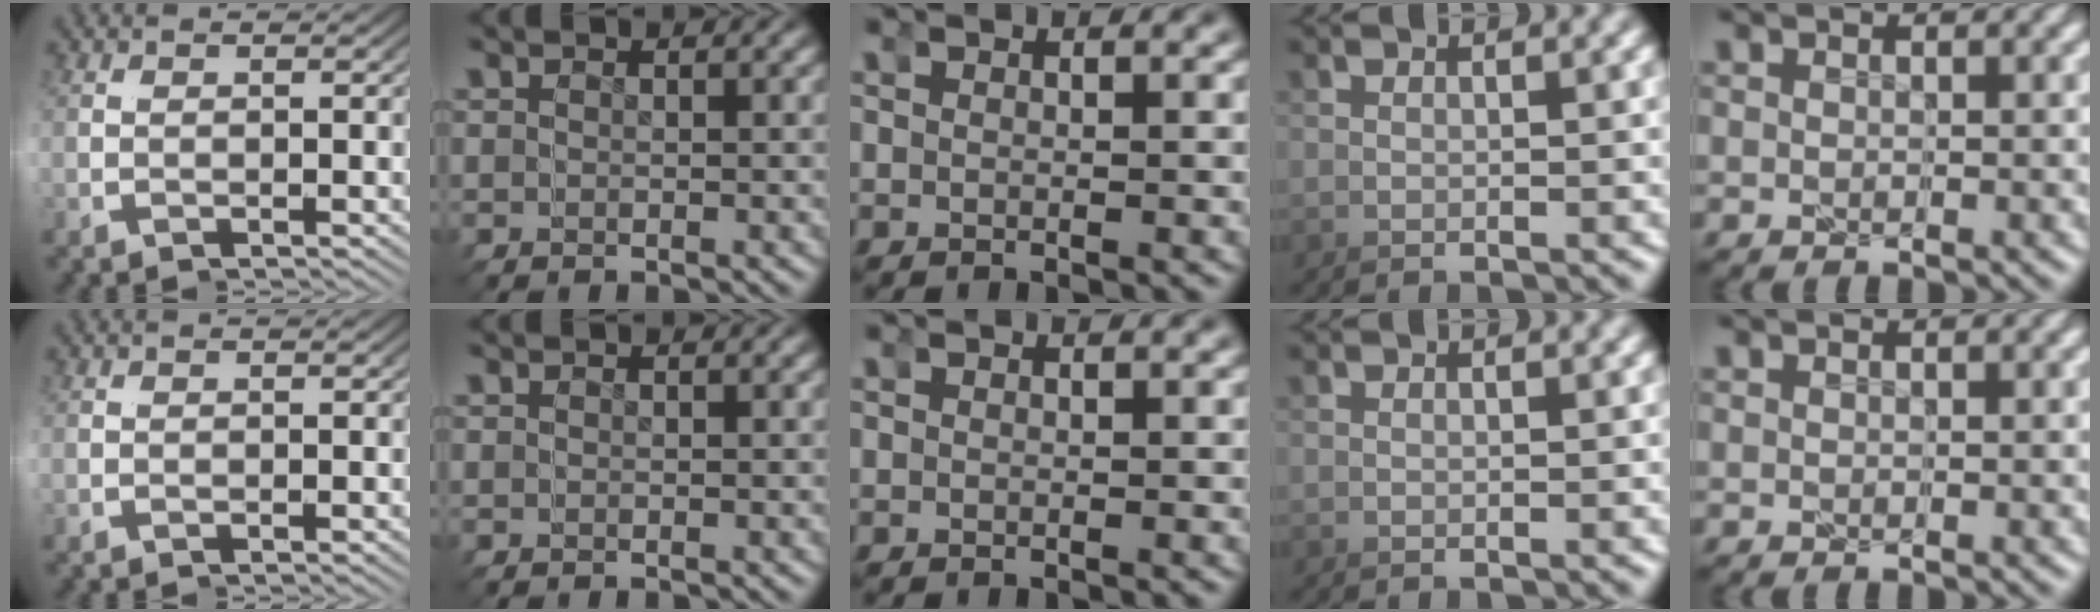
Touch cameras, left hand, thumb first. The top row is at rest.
{}